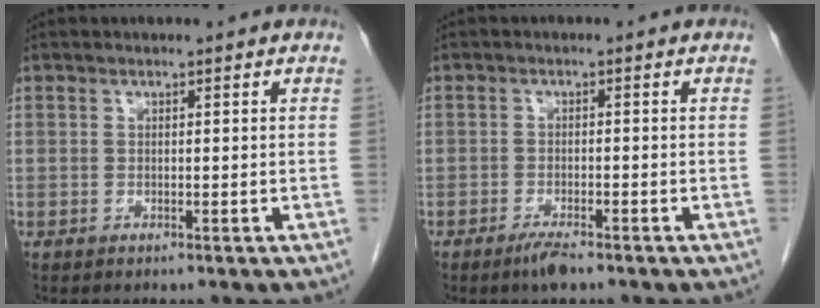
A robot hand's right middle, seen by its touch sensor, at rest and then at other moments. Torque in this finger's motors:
{"motor_torque": [0.75, -0.26, 0.33, 0.07]}